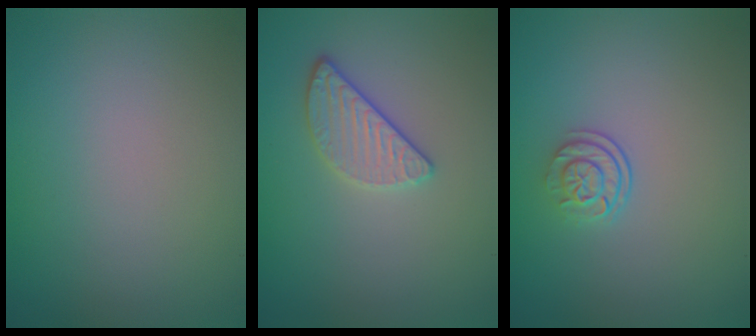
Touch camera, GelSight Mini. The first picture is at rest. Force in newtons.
{"total": 2.5, "press": 2.3, "slide": 0.8}
{"total": 2.3, "press": 1.7, "slide": 1.5}